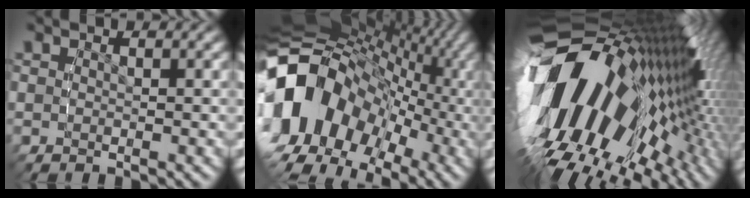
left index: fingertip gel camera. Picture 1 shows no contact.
{"total": 24.3, "force": [-0.3, 17.9, 16.4], "torque": [-0.294, -0.001, -0.029]}
{"total": 32.9, "force": [-1.1, 20.7, 25.5], "torque": [-0.398, -0.002, -0.023]}